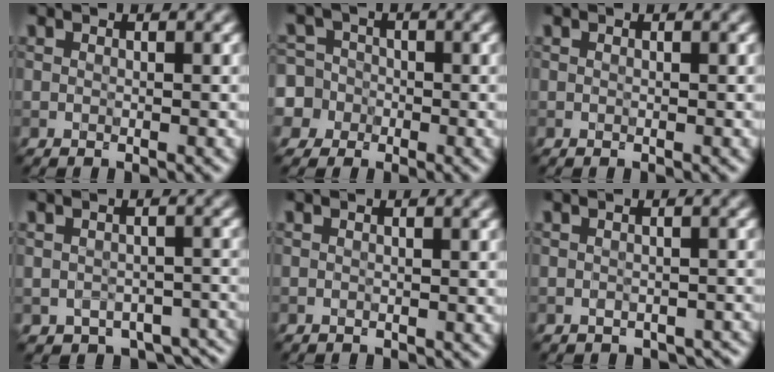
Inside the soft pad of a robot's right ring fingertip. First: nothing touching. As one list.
[{"total": 7.9, "force": [-2.5, 7.2, 1.8], "torque": [-0.046, 0.006, -0.081]}, {"total": 0.0}, {"total": 5.1, "force": [-3.0, 3.3, 2.6], "torque": [-0.027, -0.031, -0.031]}, {"total": 0.0}, {"total": 1.9, "force": [-1.3, 1.2, 0.6], "torque": [-0.002, -0.010, -0.014]}]